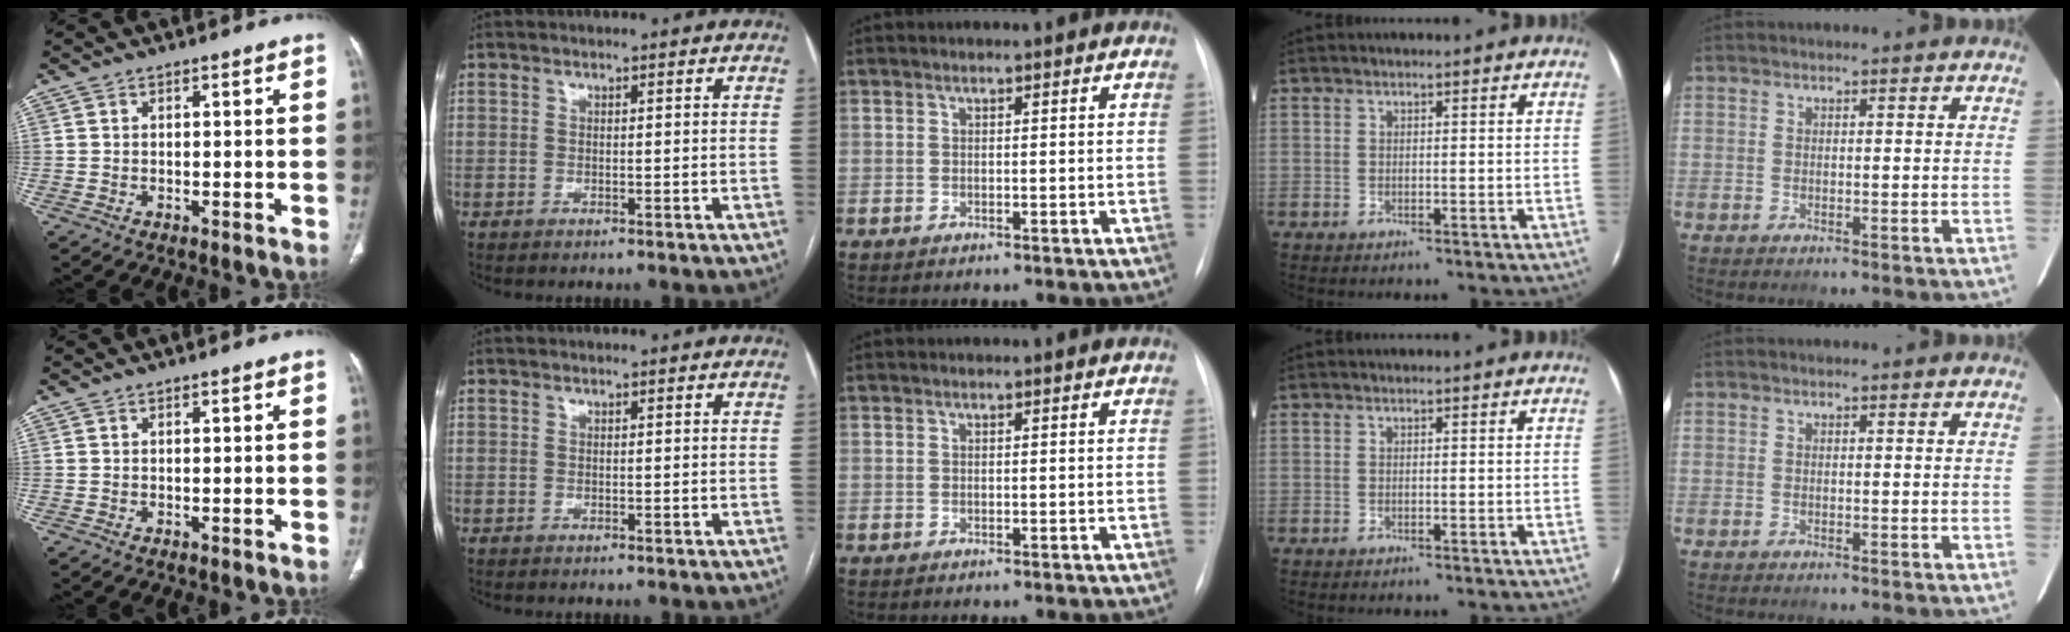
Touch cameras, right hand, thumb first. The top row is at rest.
{}